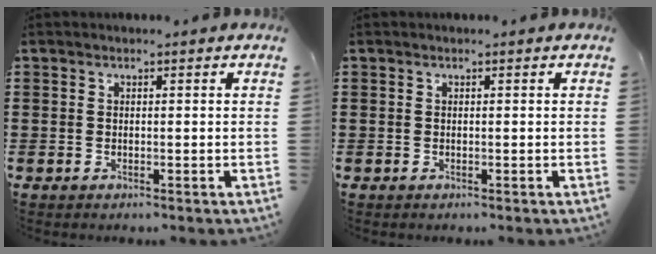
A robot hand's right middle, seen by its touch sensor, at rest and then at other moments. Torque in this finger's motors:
{"motor_torque": [-0.06, 0.02, 0.04, 0.02]}